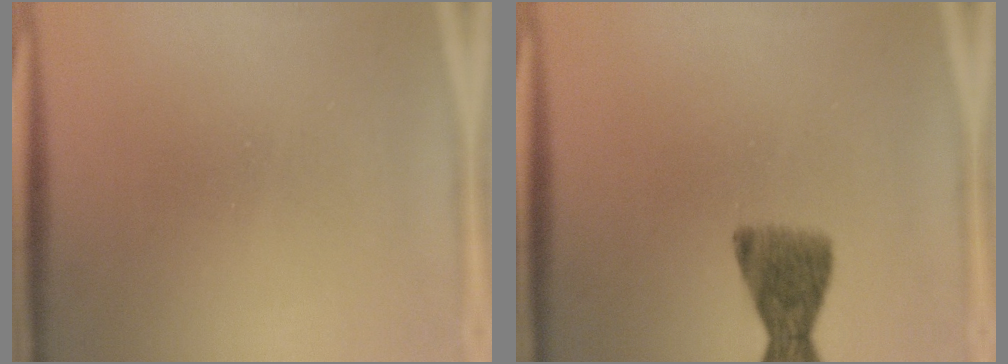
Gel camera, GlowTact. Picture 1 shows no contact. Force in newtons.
{"total": 5.4}